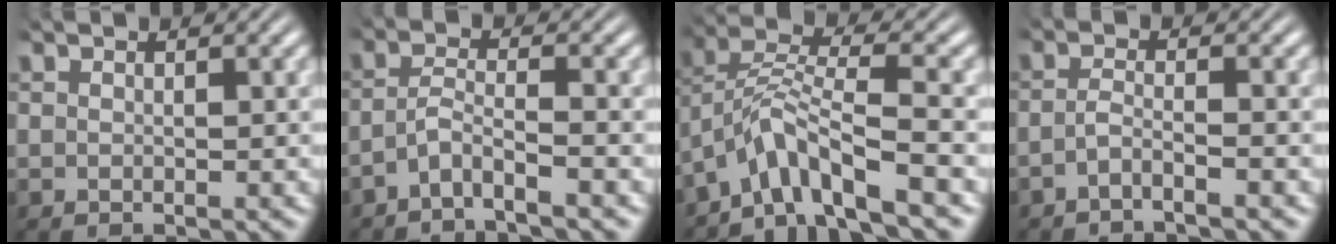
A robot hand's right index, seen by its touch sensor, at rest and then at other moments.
{"total": 3.5, "force": [-2.7, 1.3, 1.8], "torque": [-0.047, -0.015, -0.042]}
{"total": 6.0, "force": [-1.1, 4.0, 4.3], "torque": [-0.111, -0.012, -0.019]}
{"total": 2.3, "force": [-2.0, 0.2, 1.2], "torque": [-0.033, -0.012, -0.032]}